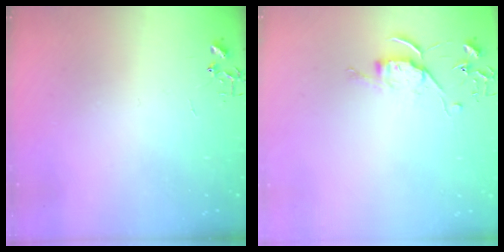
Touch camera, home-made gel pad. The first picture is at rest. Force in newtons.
{"total": 6.6, "press": 6.5, "slide": 0.7}